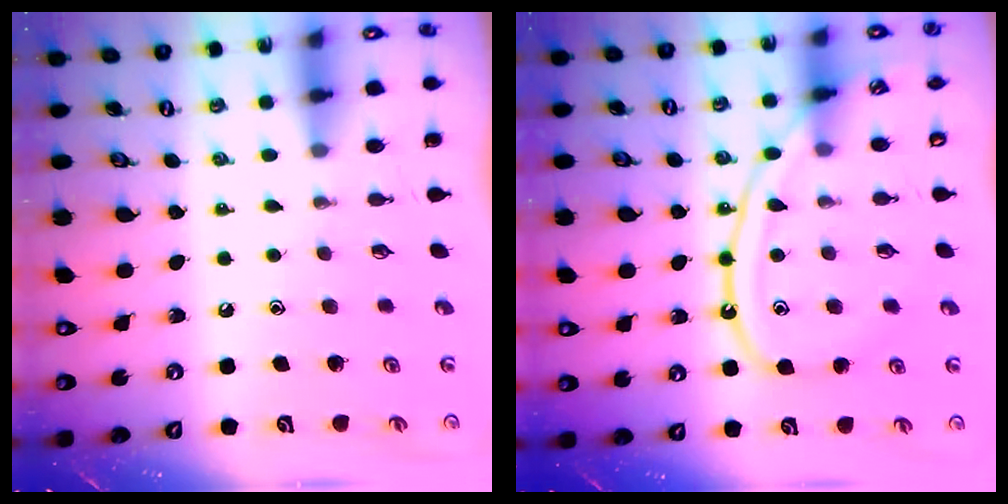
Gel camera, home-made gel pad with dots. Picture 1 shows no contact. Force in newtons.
{"total": 12.7, "press": 12.6, "slide": 1.4}